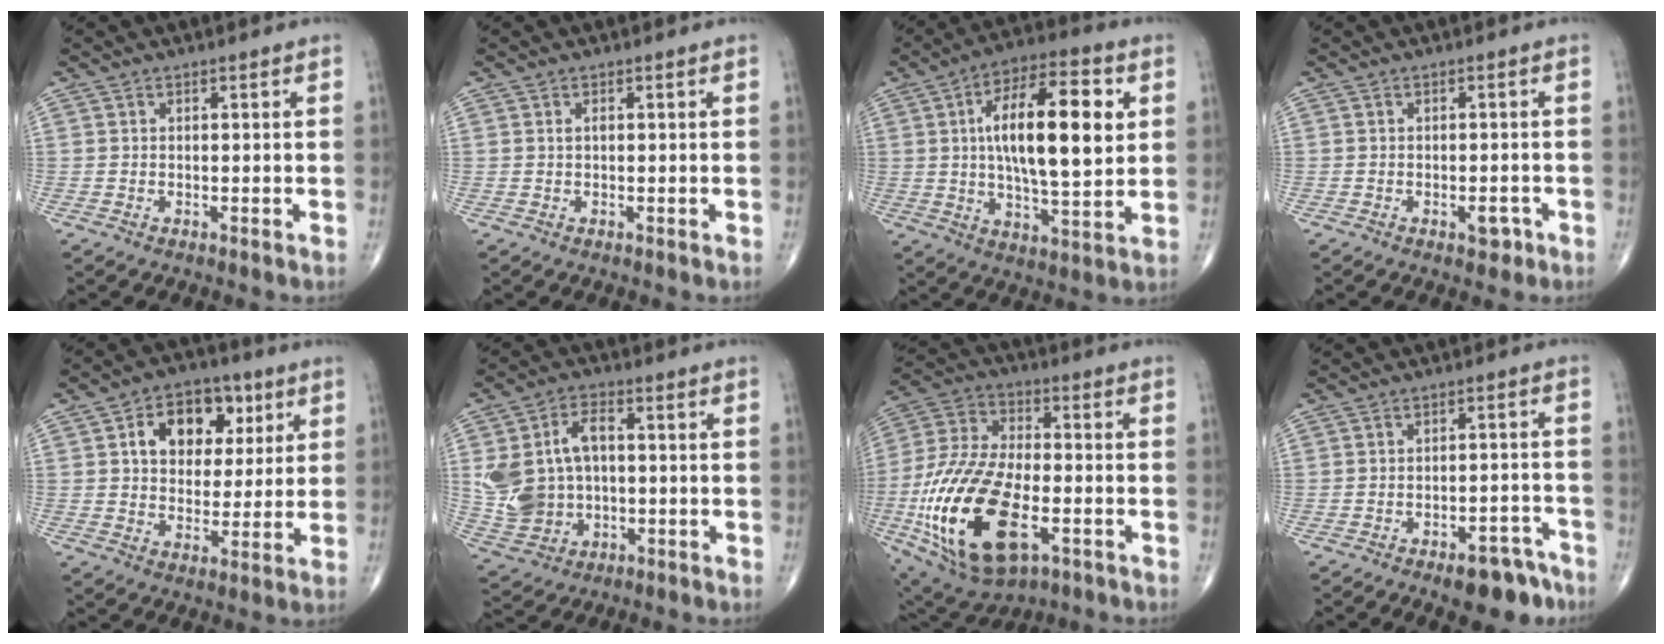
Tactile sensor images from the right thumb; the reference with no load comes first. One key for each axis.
{"total": 0.7, "fx": 0.2, "fy": 0.3, "fz": 0.6, "tx": -0.013, "ty": 0.003, "tz": 0.004}
{"total": 19.7, "fx": 3.9, "fy": 7.2, "fz": 17.9, "tx": -0.278, "ty": 0.000, "tz": 0.058}
{"total": 2.5, "fx": -1.3, "fy": 1.3, "fz": 1.7, "tx": -0.014, "ty": 0.006, "tz": -0.015}
{"total": 13.2, "fx": 4.4, "fy": 9.3, "fz": 8.2, "tx": -0.081, "ty": 0.000, "tz": 0.067}
{"total": 12.6, "fx": 0.8, "fy": 8.8, "fz": 8.9, "tx": -0.159, "ty": 0.017, "tz": 0.025}
{"total": 25.6, "fx": -7.6, "fy": 12.9, "fz": 20.8, "tx": -0.437, "ty": 0.003, "tz": -0.124}
{"total": 8.8, "fx": -6.3, "fy": 3.9, "fz": 4.8, "tx": -0.042, "ty": 0.052, "tz": -0.084}